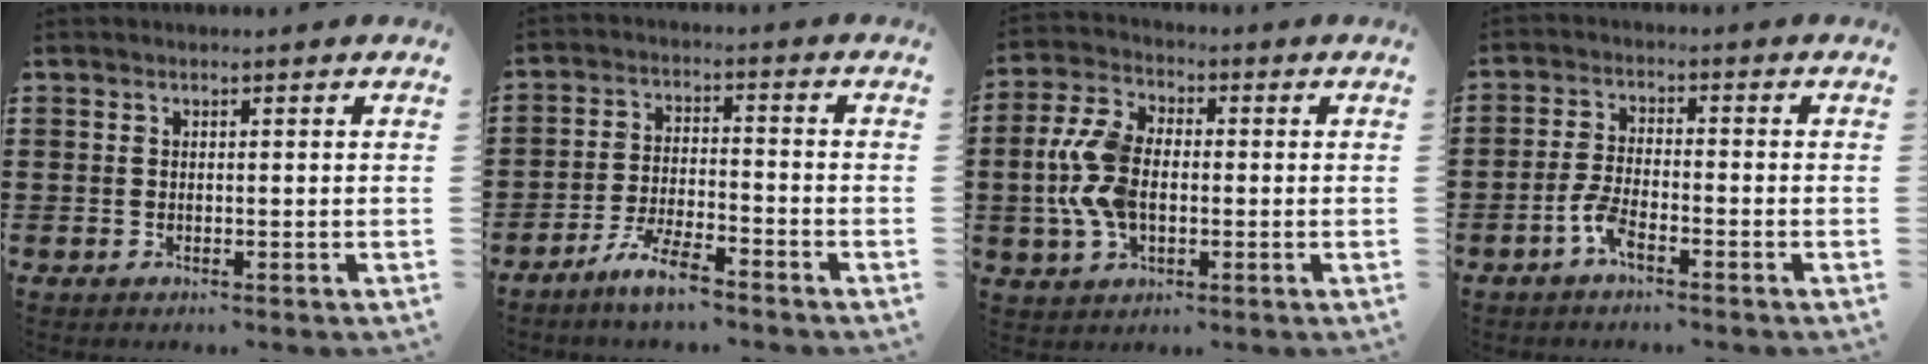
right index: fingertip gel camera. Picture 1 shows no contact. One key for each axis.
{"total": 5.9, "fx": -4.9, "fy": 0.7, "fz": 3.1, "tx": -0.072, "ty": -0.002, "tz": -0.095}
{"total": 9.4, "fx": -0.6, "fy": 5.7, "fz": 7.4, "tx": -0.185, "ty": 0.004, "tz": -0.018}
{"total": 4.0, "fx": -2.5, "fy": 1.0, "fz": 3.0, "tx": -0.081, "ty": -0.004, "tz": -0.054}